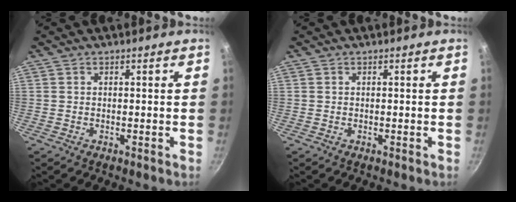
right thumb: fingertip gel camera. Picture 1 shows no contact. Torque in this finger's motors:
{"motor_torque": [0.00, 0.00, -0.17, -0.18, 0.00]}